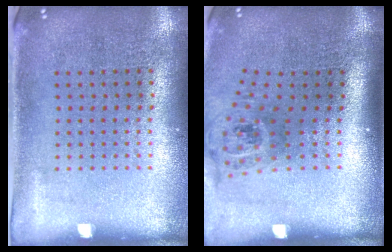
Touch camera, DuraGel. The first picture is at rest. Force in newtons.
{"total": 1.9, "press": 1.4, "slide": 1.3}